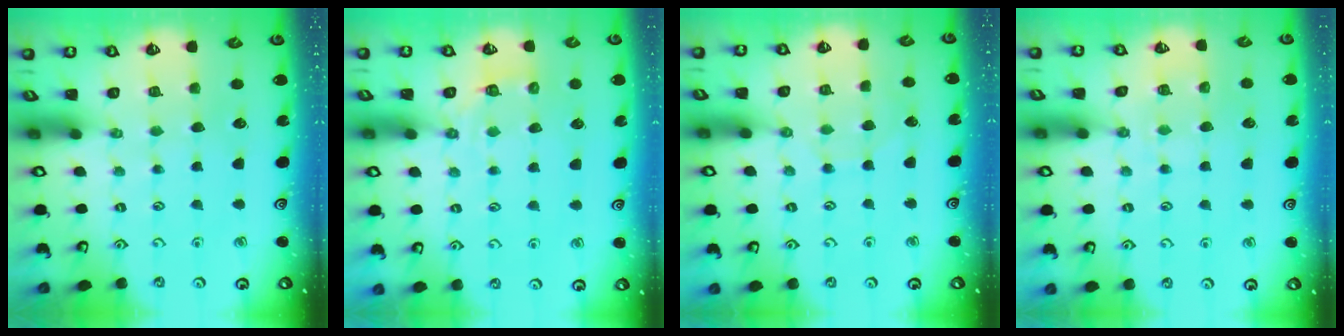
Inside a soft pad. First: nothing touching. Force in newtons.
{"total": 3.6, "press": 3.1, "slide": 1.9}
{"total": 2.6, "press": 2.6, "slide": 0.3}
{"total": 6.0, "press": 5.9, "slide": 0.7}